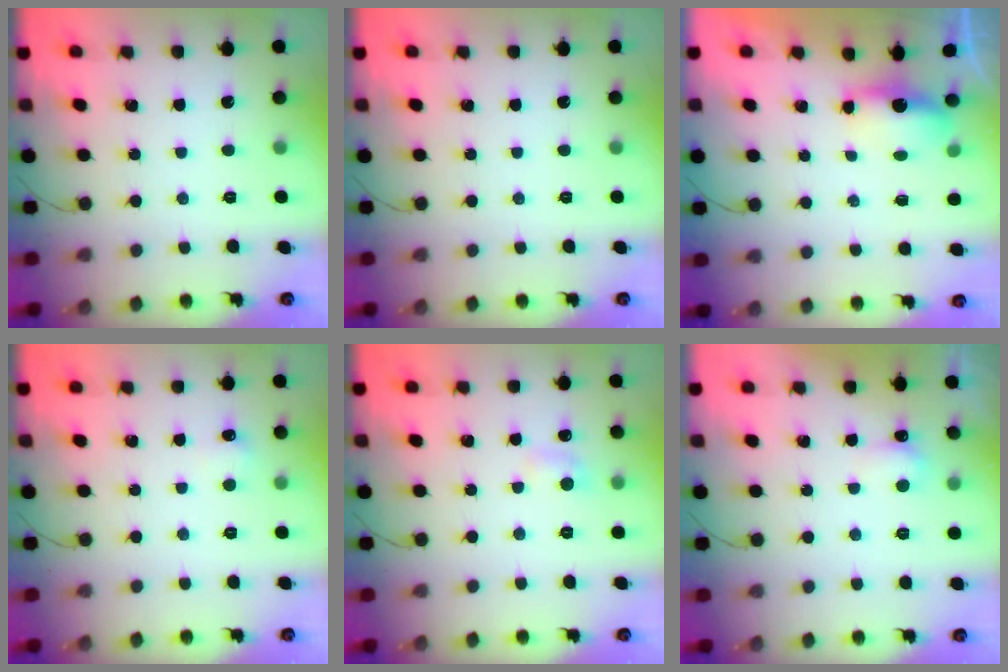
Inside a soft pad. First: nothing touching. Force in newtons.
{"total": 0.0}
{"total": 7.2, "press": 5.3, "slide": 4.8}
{"total": 4.6, "press": 4.4, "slide": 1.4}
{"total": 5.1, "press": 4.8, "slide": 1.5}
{"total": 5.5, "press": 4.1, "slide": 3.7}